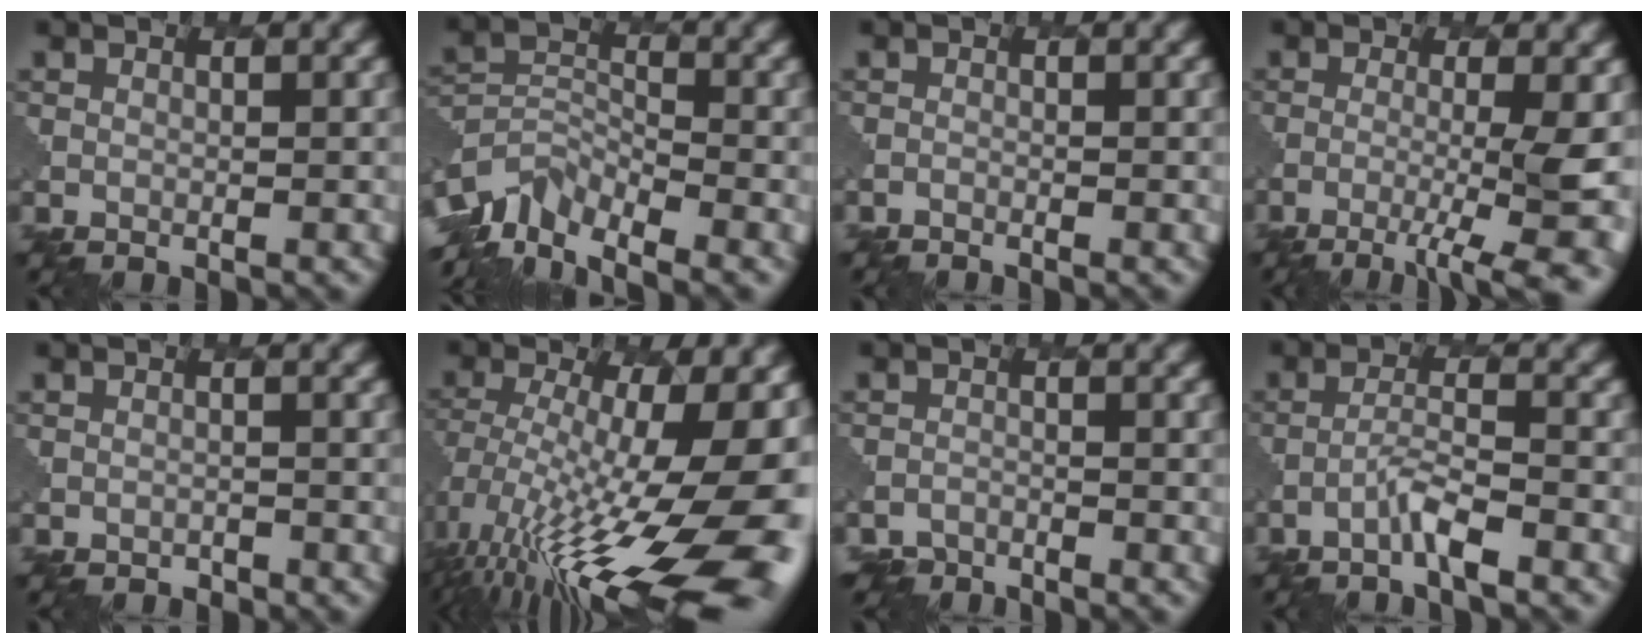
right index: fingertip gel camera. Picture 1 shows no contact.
{"total": 5.7, "force": [-4.5, 2.7, 2.3], "torque": [-0.040, -0.011, -0.100]}
{"total": 1.0, "force": [-1.0, 0.1, 0.2], "torque": [-0.005, 0.004, -0.023]}
{"total": 7.0, "force": [-2.9, 1.6, 6.2], "torque": [-0.093, -0.004, -0.046]}
{"total": 0.7, "force": [-0.6, 0.1, -0.4], "torque": [0.006, -0.002, -0.012]}
{"total": 18.0, "force": [-5.2, 7.0, 15.8], "torque": [-0.265, -0.022, -0.072]}
{"total": 2.2, "force": [-2.1, 0.1, -0.7], "torque": [0.001, -0.001, -0.036]}
{"total": 2.4, "force": [-1.7, 0.0, 1.7], "torque": [-0.039, 0.010, -0.044]}